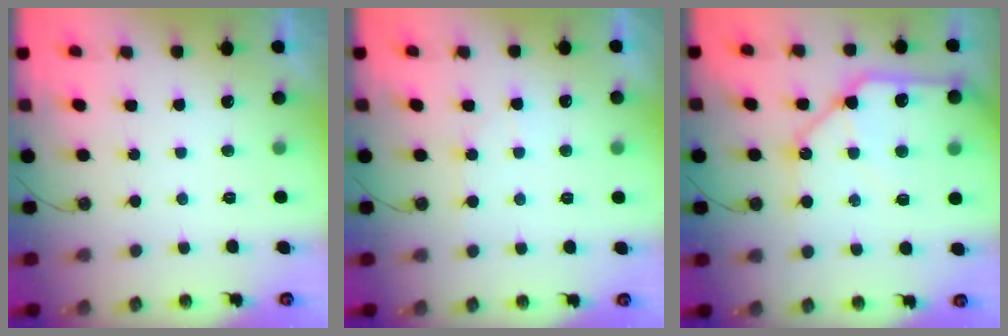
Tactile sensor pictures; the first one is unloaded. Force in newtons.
{"total": 3.3, "press": 3.2, "slide": 0.4}
{"total": 15.9, "press": 15.9, "slide": 1.3}